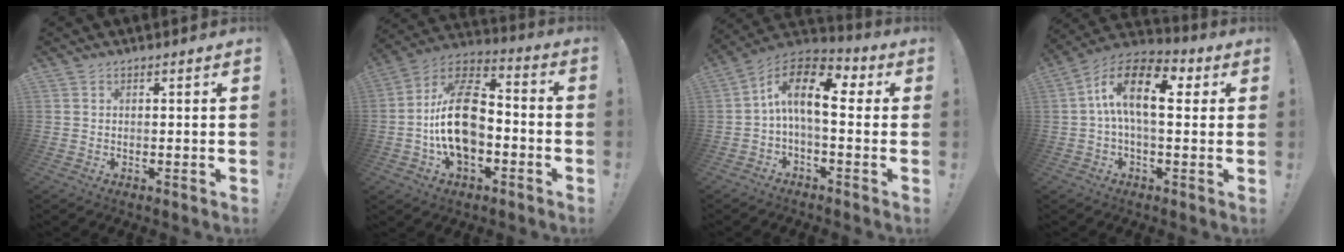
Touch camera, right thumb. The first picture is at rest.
{"total": 19.5, "force": [-2.8, 12.2, 14.9], "torque": [-0.256, 0.027, -0.046]}
{"total": 14.6, "force": [2.3, 6.6, 12.8], "torque": [-0.238, 0.005, 0.038]}
{"total": 16.3, "force": [3.5, 7.6, 14.1], "torque": [-0.253, 0.003, 0.054]}